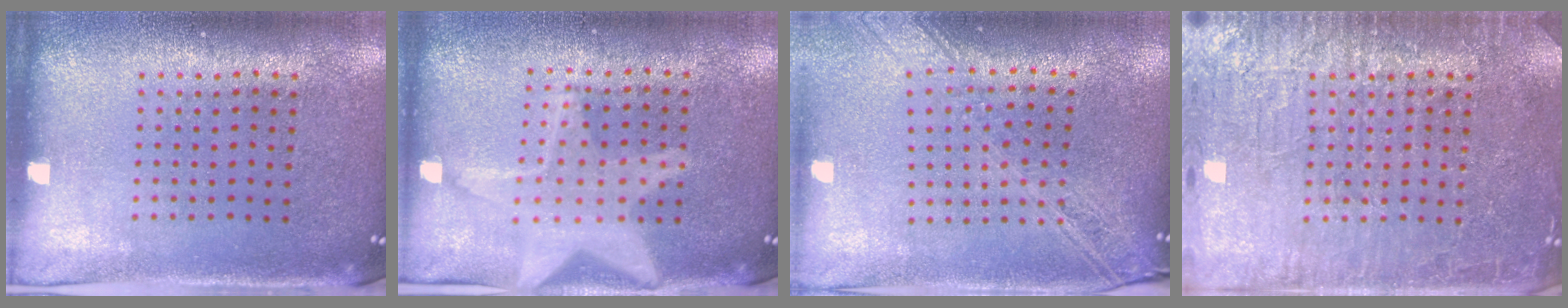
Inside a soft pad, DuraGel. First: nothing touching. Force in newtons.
{"total": 2.6, "press": 2.6, "slide": 0.4}
{"total": 2.2, "press": 1.9, "slide": 1.2}
{"total": 7.0, "press": 6.9, "slide": 1.0}